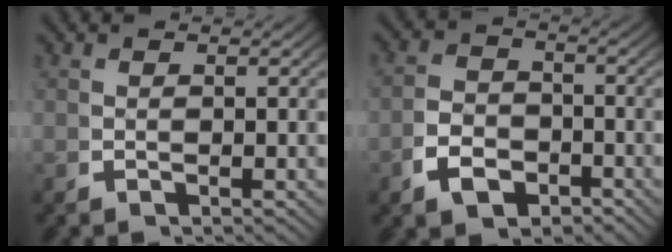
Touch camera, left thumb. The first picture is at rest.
{"total": 4.6, "force": [-2.1, 3.3, 2.3], "torque": [-0.038, -0.018, -0.032]}